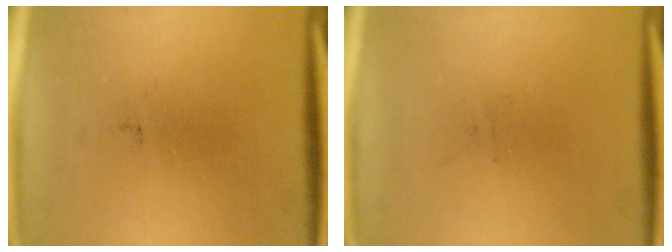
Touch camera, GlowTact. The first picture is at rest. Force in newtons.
{"total": 0.0}